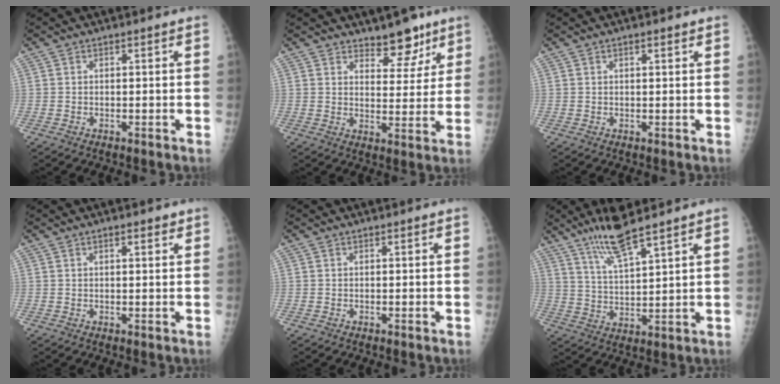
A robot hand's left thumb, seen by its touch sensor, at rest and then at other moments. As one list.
[{"total": 7.5, "force": [5.6, 3.7, 3.3], "torque": [-0.008, -0.037, 0.083]}, {"total": 1.3, "force": [0.8, 0.3, 1.0], "torque": [-0.014, -0.001, 0.010]}, {"total": 1.9, "force": [1.2, 0.6, 1.4], "torque": [-0.016, -0.003, 0.016]}, {"total": 0.0}, {"total": 9.3, "force": [6.9, 1.0, 6.1], "torque": [-0.117, -0.039, 0.139]}]